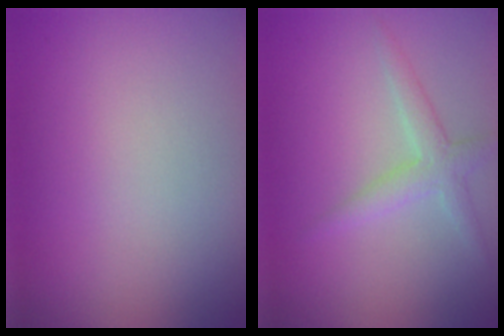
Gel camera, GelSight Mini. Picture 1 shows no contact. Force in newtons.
{"total": 2.4, "press": 2.4, "slide": 0.1}